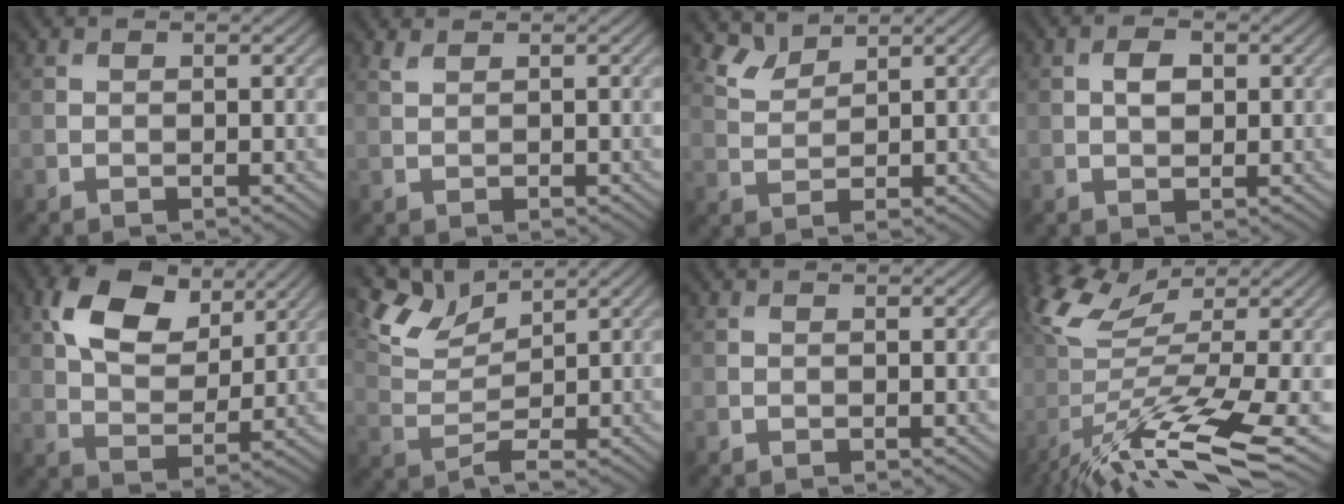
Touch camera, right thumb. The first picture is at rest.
{"total": 0.8, "force": [0.7, 0.3, 0.1], "torque": [-0.005, 0.000, 0.022]}
{"total": 2.7, "force": [2.5, 0.9, 0.6], "torque": [-0.021, -0.001, 0.064]}
{"total": 2.0, "force": [0.1, 1.5, 1.4], "torque": [-0.023, -0.001, 0.003]}
{"total": 10.2, "force": [4.8, 6.2, 6.6], "torque": [-0.127, 0.008, 0.090]}
{"total": 5.3, "force": [3.6, 2.2, 3.2], "torque": [-0.071, 0.004, 0.074]}
{"total": 0.0}
{"total": 13.0, "force": [-2.0, 4.2, 12.1], "torque": [-0.263, 0.007, -0.028]}